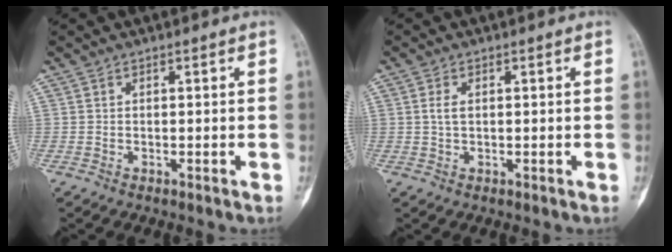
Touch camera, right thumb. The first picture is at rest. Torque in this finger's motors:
{"motor_torque": [-0.56, -0.03, 0.22, 0.00, 0.02]}